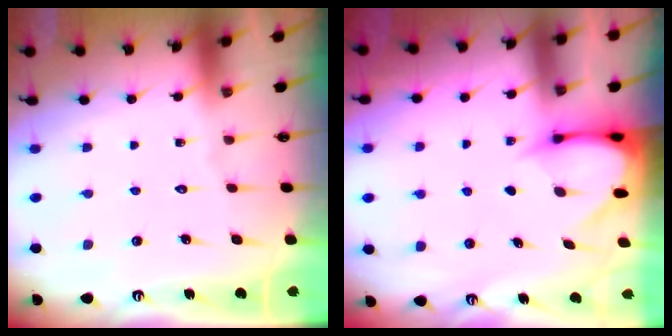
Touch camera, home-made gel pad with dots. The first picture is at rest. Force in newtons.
{"total": 3.2, "press": 3.2, "slide": 0.3}